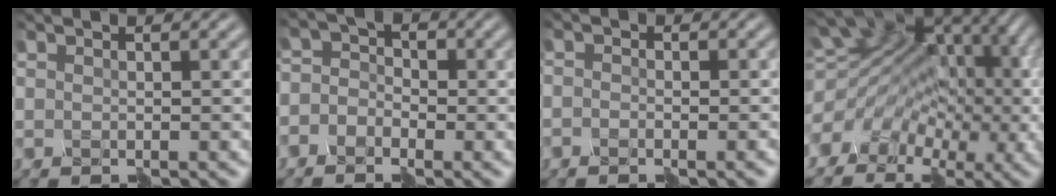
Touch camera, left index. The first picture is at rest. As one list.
[{"total": 5.2, "force": [-3.9, 3.4, 0.2], "torque": [0.005, 0.004, -0.078]}, {"total": 2.0, "force": [-1.9, 0.4, 0.0], "torque": [0.021, 0.005, -0.022]}, {"total": 11.2, "force": [1.7, 8.7, 6.8], "torque": [-0.127, 0.004, 0.036]}]